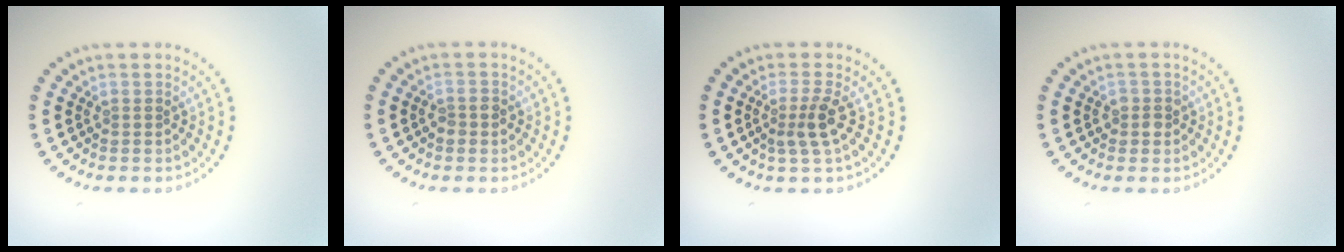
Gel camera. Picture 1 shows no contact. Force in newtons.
{"total": 1.3, "press": 1.3, "slide": 0.3}
{"total": 2.3, "press": 1.7, "slide": 1.5}
{"total": 1.3, "press": 1.2, "slide": 0.5}